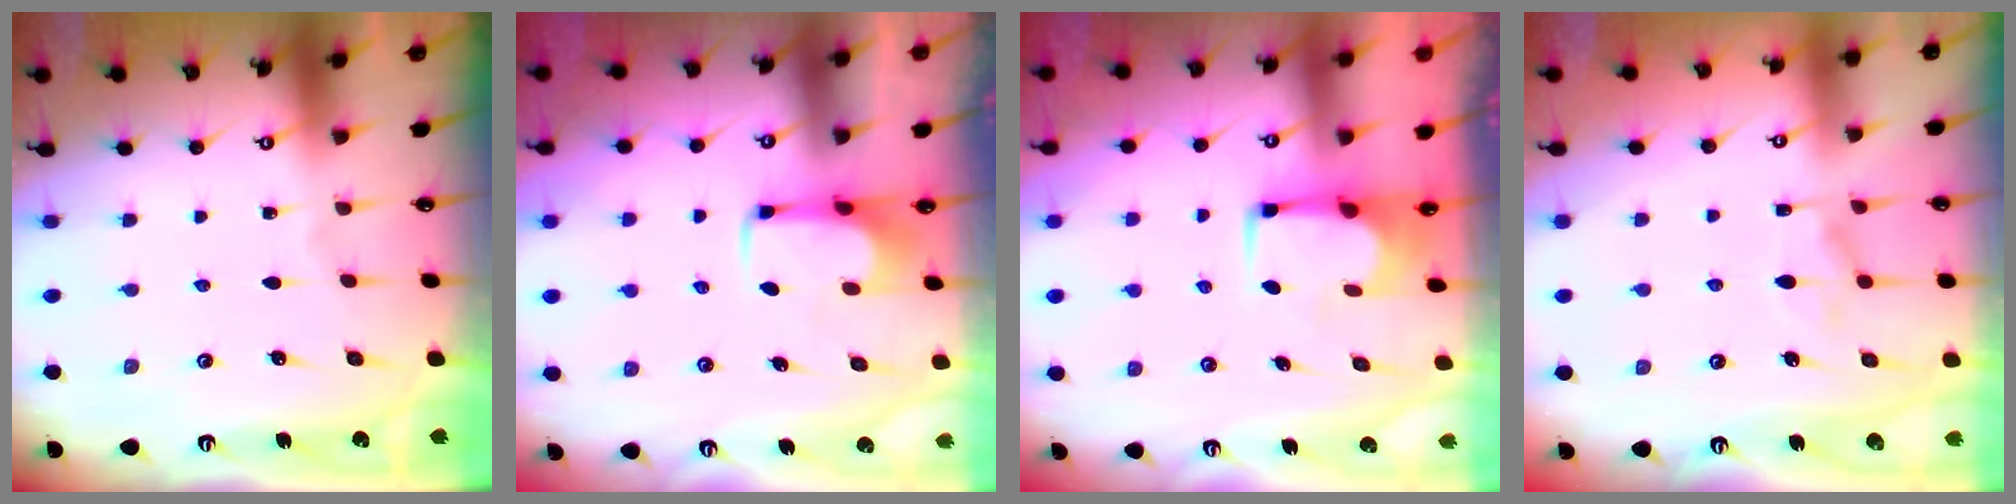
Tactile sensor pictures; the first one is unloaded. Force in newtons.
{"total": 2.0, "press": 2.0, "slide": 0.2}
{"total": 4.8, "press": 4.8, "slide": 0.3}
{"total": 1.6, "press": 0.4, "slide": 1.6}